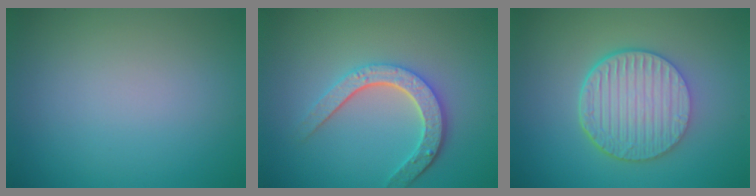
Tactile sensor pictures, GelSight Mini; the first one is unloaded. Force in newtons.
{"total": 4.3, "press": 3.3, "slide": 2.7}
{"total": 6.5, "press": 4.8, "slide": 4.5}